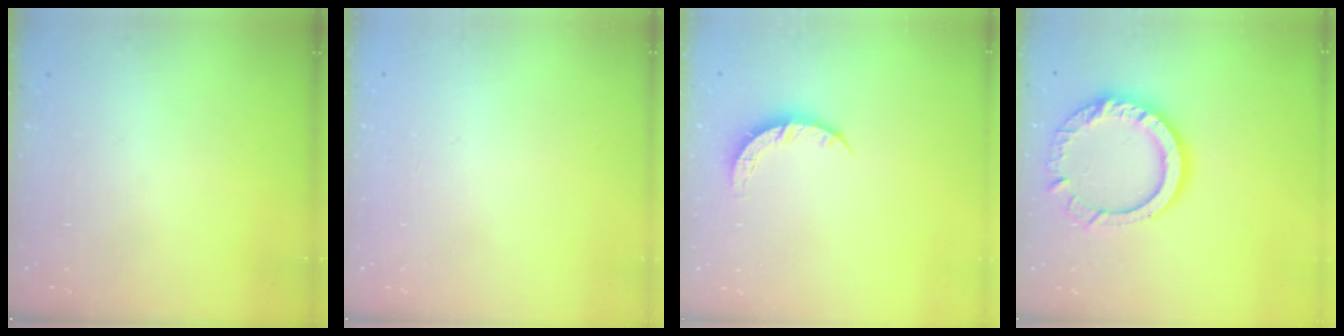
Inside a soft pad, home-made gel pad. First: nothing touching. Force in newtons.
{"total": 2.6, "press": 2.6, "slide": 0.2}
{"total": 4.4, "press": 4.4, "slide": 0.3}
{"total": 15.6, "press": 15.5, "slide": 1.4}